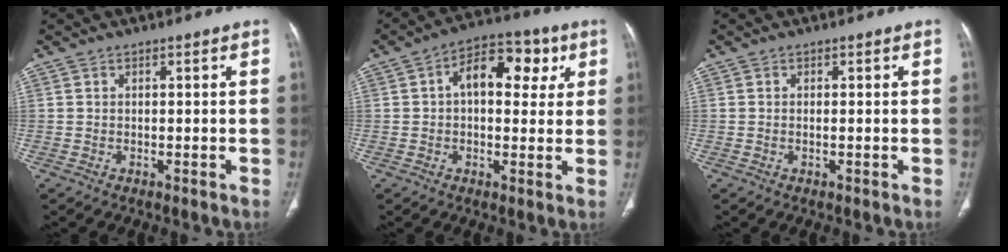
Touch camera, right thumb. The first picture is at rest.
{"total": 12.0, "force": [3.1, 7.3, 8.9], "torque": [-0.091, 0.020, 0.038]}
{"total": 0.0}